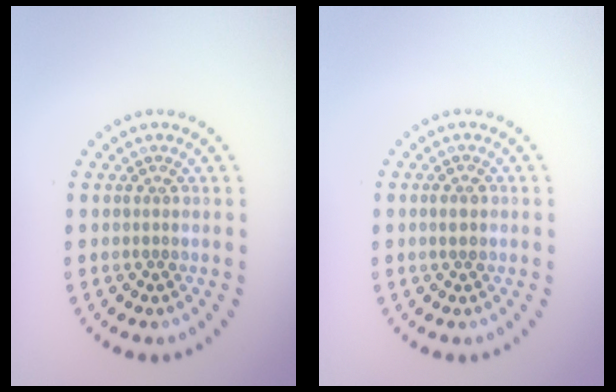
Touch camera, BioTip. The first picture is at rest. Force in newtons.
{"total": 1.1, "press": 1.1, "slide": 0.1}